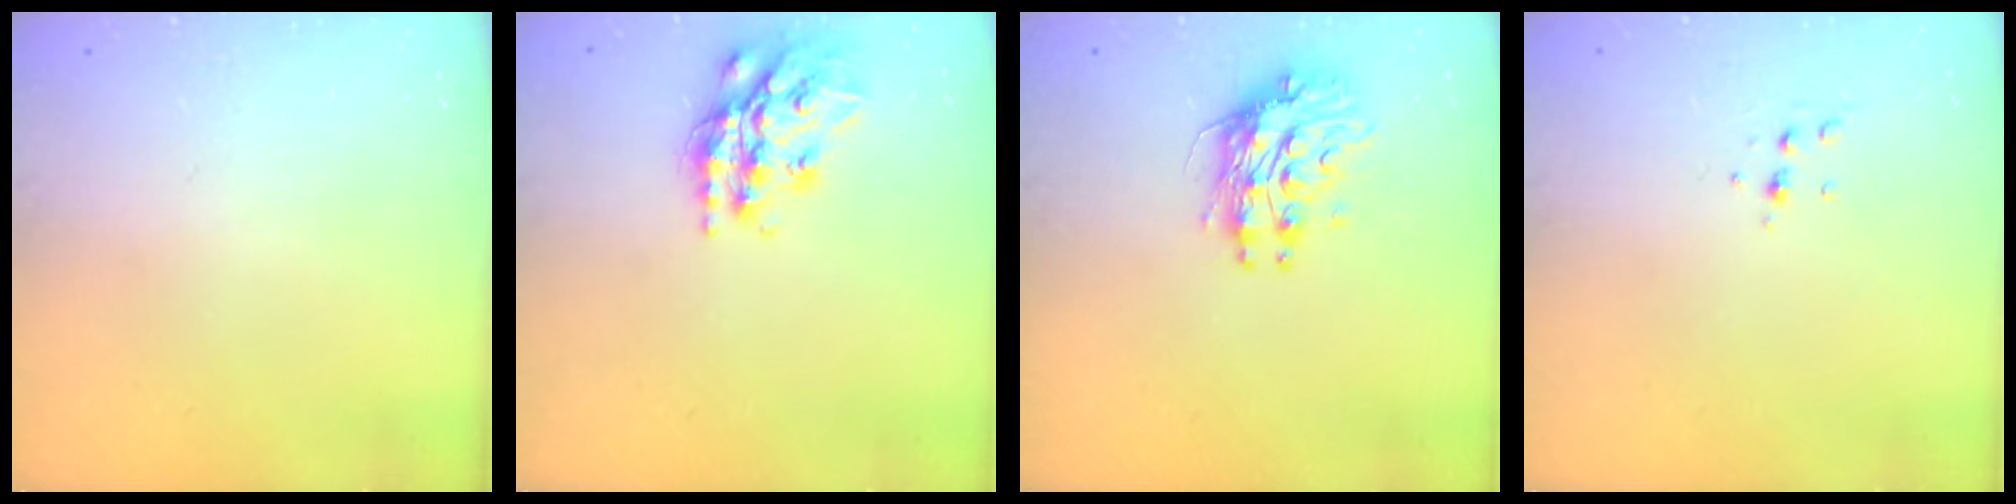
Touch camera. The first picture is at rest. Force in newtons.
{"total": 17.8, "press": 17.8, "slide": 1.3}
{"total": 10.3, "press": 10.2, "slide": 1.0}
{"total": 4.5, "press": 4.3, "slide": 1.3}